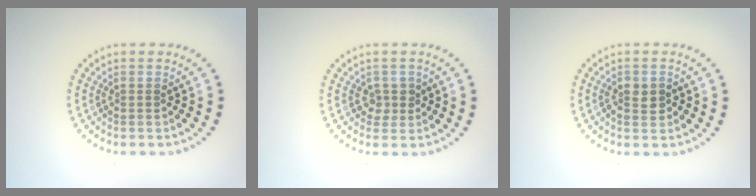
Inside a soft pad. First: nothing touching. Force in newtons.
{"total": 1.4, "press": 1.2, "slide": 0.7}
{"total": 2.1, "press": 2.0, "slide": 0.4}